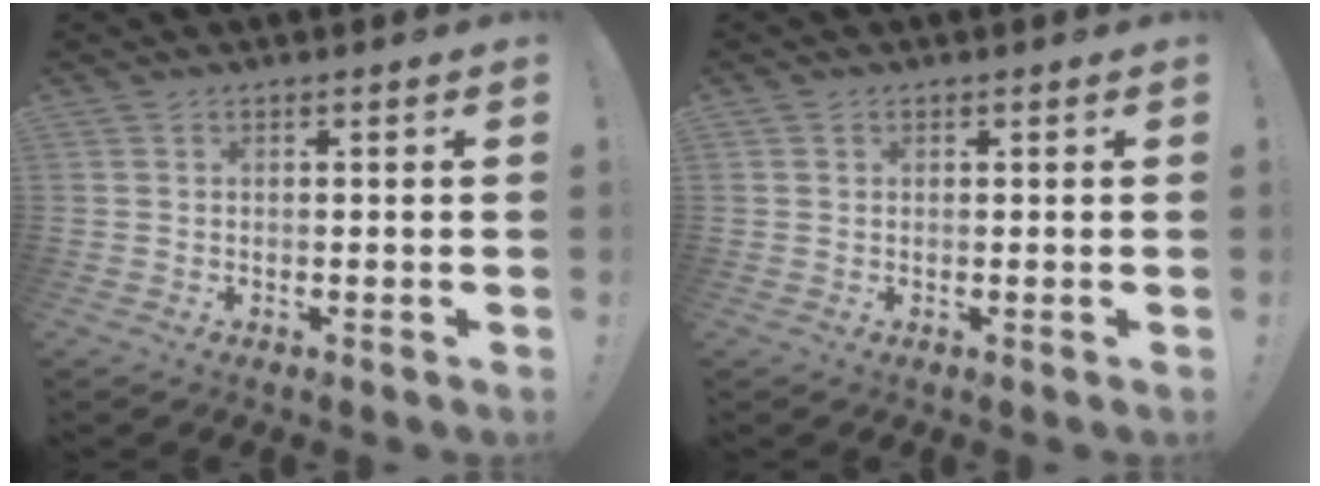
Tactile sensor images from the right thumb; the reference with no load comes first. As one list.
[{"total": 0.6, "force": [0.4, 0.5, -0.1], "torque": [0.009, -0.003, 0.007]}]